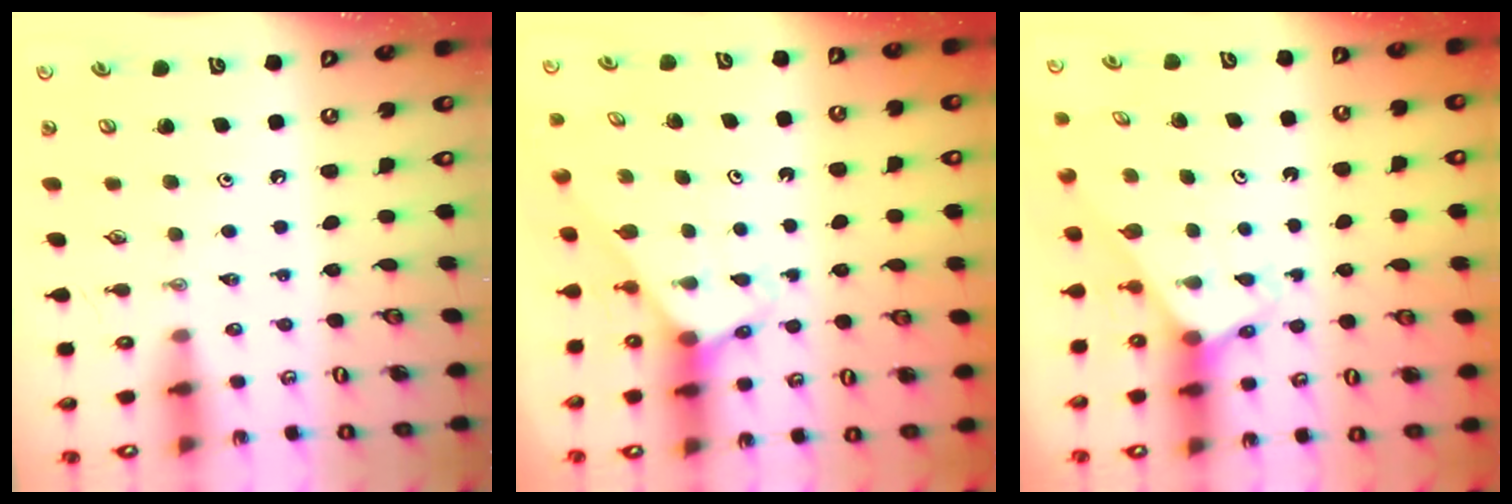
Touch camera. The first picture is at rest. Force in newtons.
{"total": 3.0, "press": 3.0, "slide": 0.2}
{"total": 2.7, "press": 2.7, "slide": 0.1}